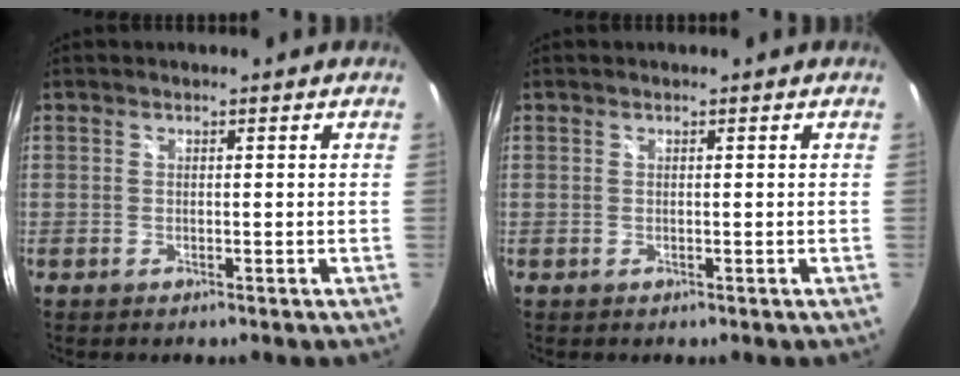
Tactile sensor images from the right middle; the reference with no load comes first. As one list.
[{"total": 0.0}]